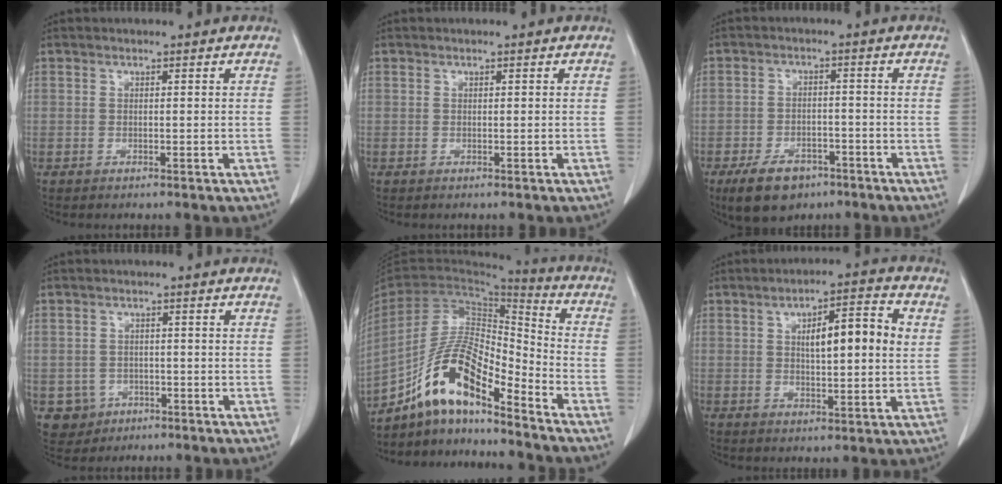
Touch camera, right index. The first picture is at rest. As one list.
[{"total": 0.0}, {"total": 7.4, "force": [-4.9, 4.1, 3.8], "torque": [-0.072, -0.001, -0.076]}, {"total": 4.2, "force": [-1.5, 4.0, 0.2], "torque": [-0.001, 0.010, -0.018]}, {"total": 14.3, "force": [-10.2, 3.0, 9.4], "torque": [-0.183, 0.022, -0.185]}, {"total": 9.8, "force": [2.3, 2.2, 9.3], "torque": [-0.142, 0.017, 0.035]}]